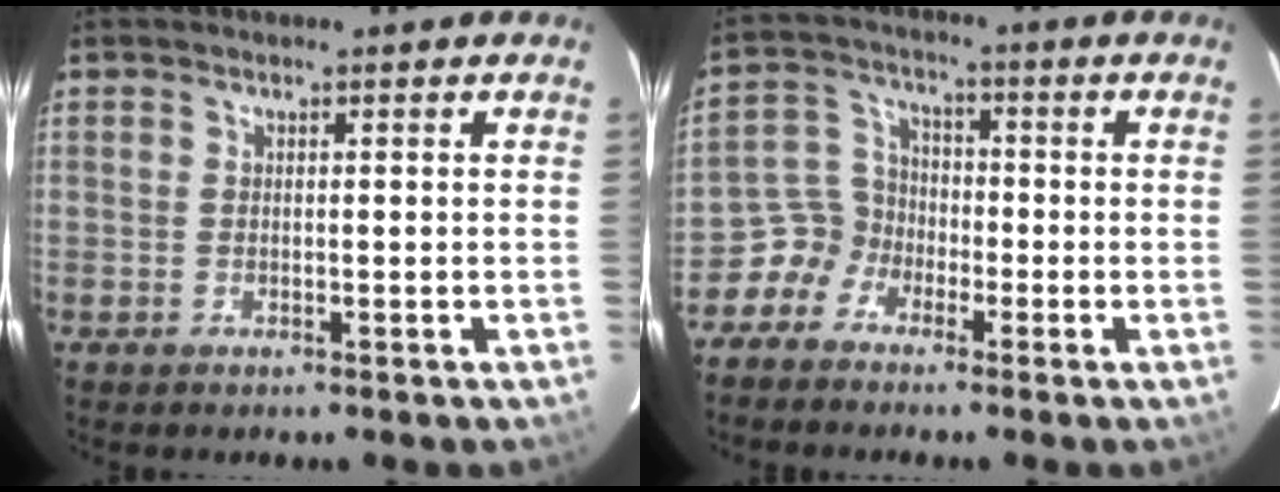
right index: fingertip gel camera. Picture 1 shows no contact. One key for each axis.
{"total": 5.5, "fx": -3.5, "fy": 4.2, "fz": 0.3, "tx": -0.006, "ty": 0.031, "tz": -0.079}